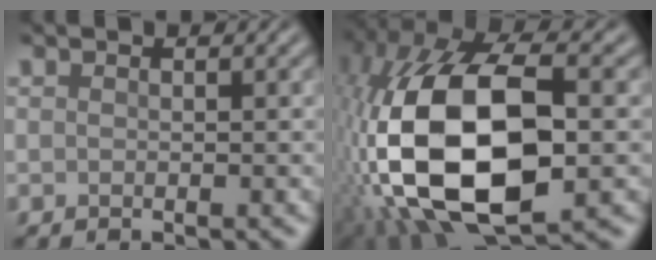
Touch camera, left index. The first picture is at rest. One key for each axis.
{"total": 17.4, "fx": -1.9, "fy": 9.4, "fz": 14.5, "tx": -0.310, "ty": 0.000, "tz": -0.038}